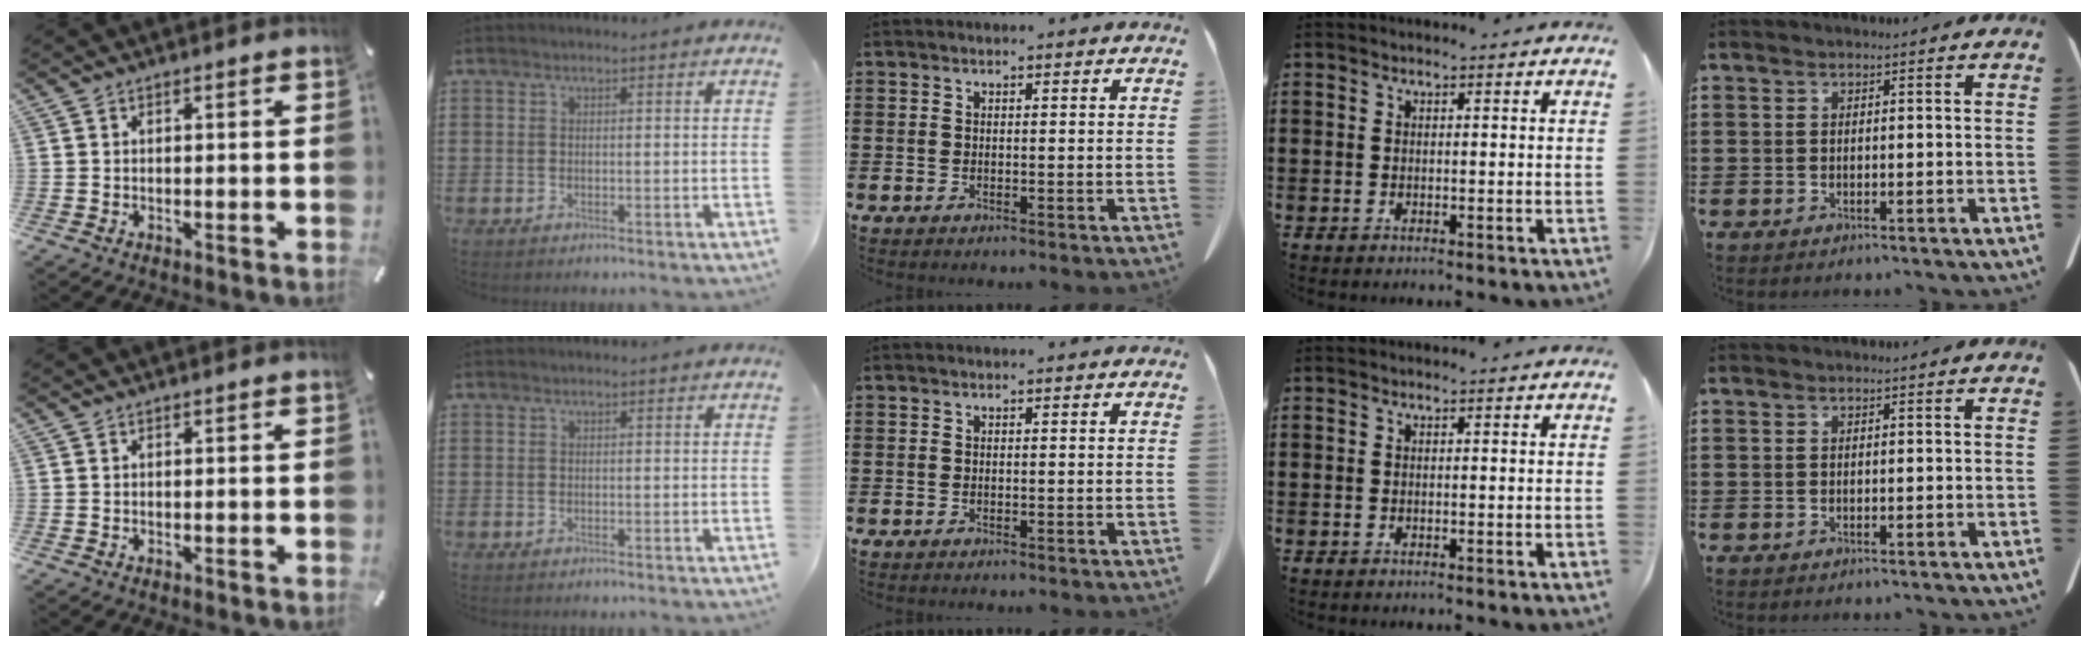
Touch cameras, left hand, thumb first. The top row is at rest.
{}